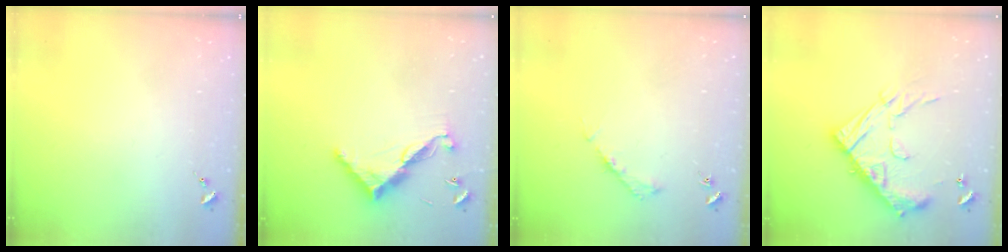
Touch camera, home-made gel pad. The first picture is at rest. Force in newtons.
{"total": 10.7, "press": 10.7, "slide": 0.4}
{"total": 4.2, "press": 4.1, "slide": 0.6}
{"total": 19.3, "press": 19.2, "slide": 1.6}